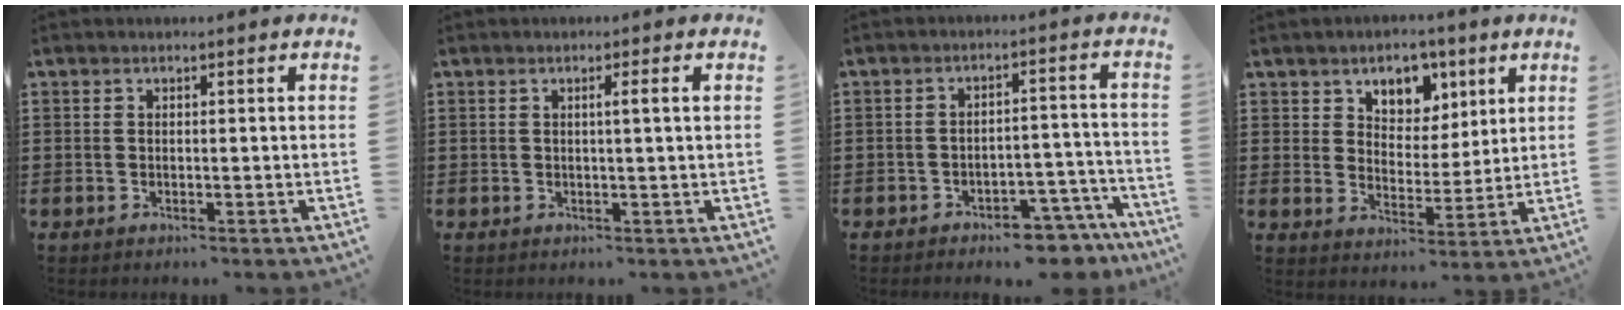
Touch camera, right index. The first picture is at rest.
{"total": 1.7, "force": [0.3, -0.4, 1.7], "torque": [-0.030, -0.005, 0.001]}
{"total": 4.6, "force": [-4.2, 1.0, 1.5], "torque": [-0.026, 0.010, -0.082]}
{"total": 5.8, "force": [3.8, 4.2, 1.2], "torque": [-0.047, -0.007, 0.066]}